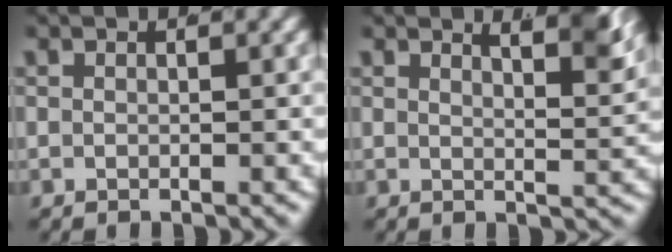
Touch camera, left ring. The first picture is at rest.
{"total": 4.8, "force": [3.0, 0.6, 3.8], "torque": [-0.044, -0.012, 0.052]}